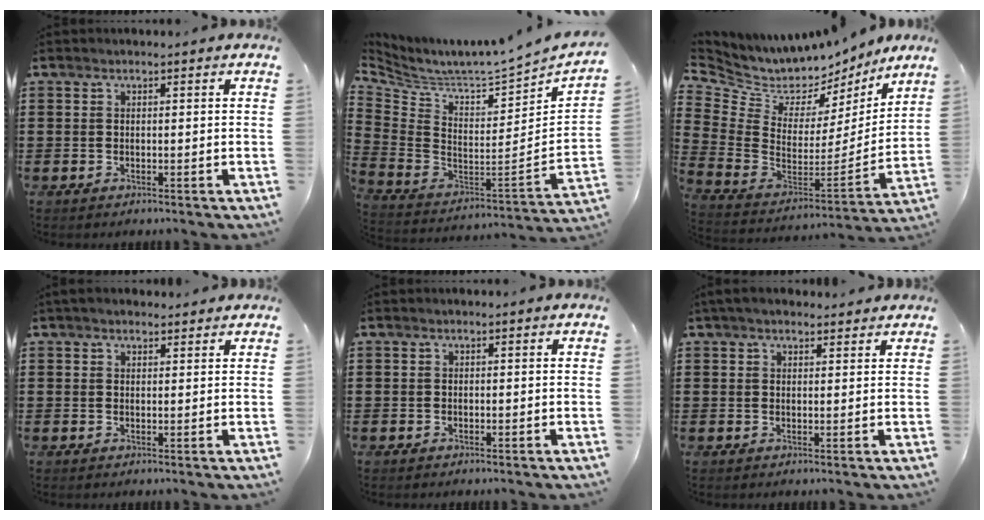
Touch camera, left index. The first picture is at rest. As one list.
[{"total": 3.5, "force": [3.3, -0.2, 1.1], "torque": [-0.047, -0.056, 0.046]}, {"total": 6.6, "force": [5.3, 3.9, 1.0], "torque": [-0.064, -0.053, 0.092]}, {"total": 1.8, "force": [1.6, 0.6, 0.5], "torque": [-0.013, 0.006, 0.032]}, {"total": 0.0}, {"total": 2.8, "force": [2.5, 0.9, 1.0], "torque": [-0.025, 0.004, 0.047]}]